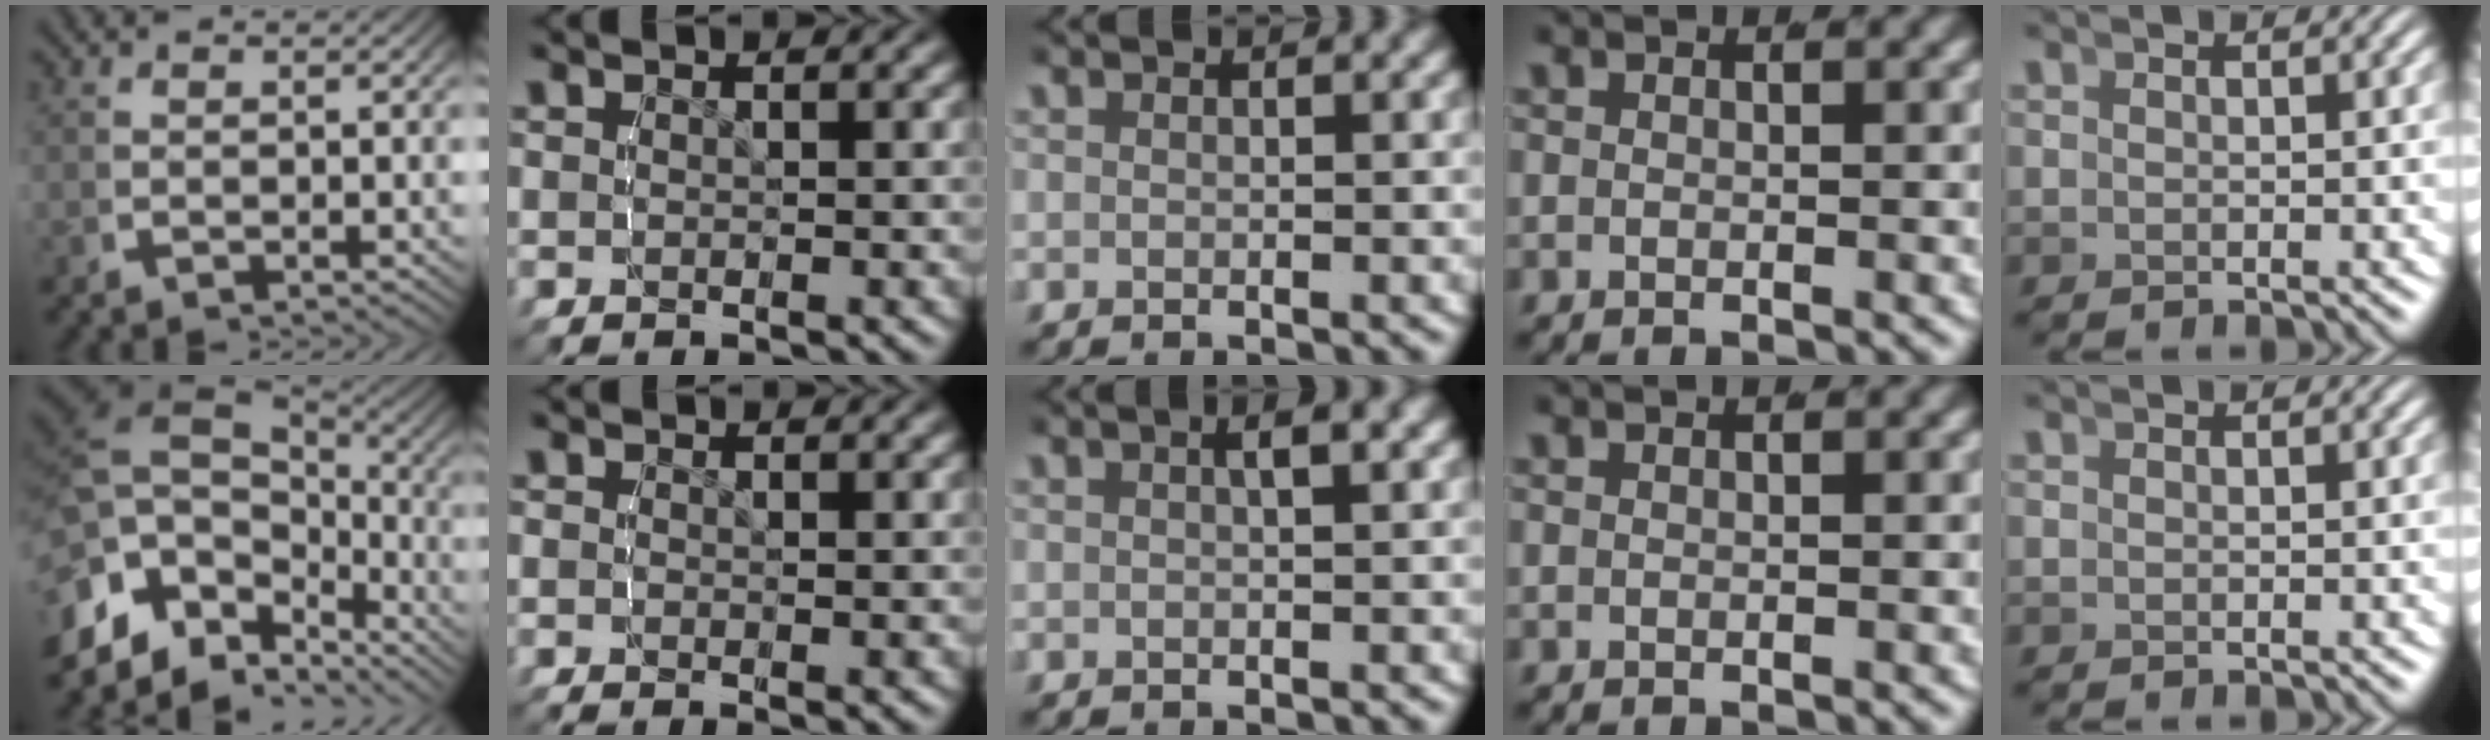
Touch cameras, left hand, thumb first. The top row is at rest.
{"thumb": {"total": 14.4, "force": [-1.2, 9.8, 10.5], "torque": [-0.231, -0.045, 0.000]}, "middle": {"total": 1.3, "force": [0.4, 0.1, 1.2], "torque": [-0.015, 0.012, 0.005]}}